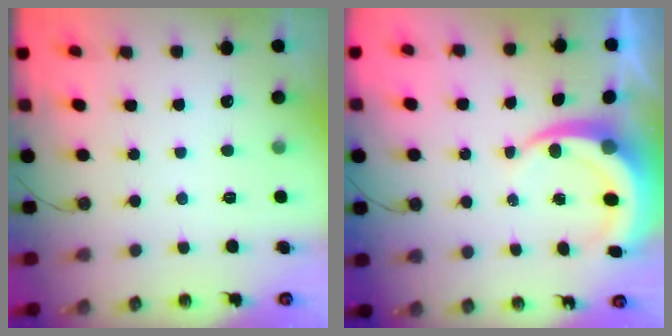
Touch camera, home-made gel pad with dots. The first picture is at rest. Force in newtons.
{"total": 7.1, "press": 7.0, "slide": 0.9}